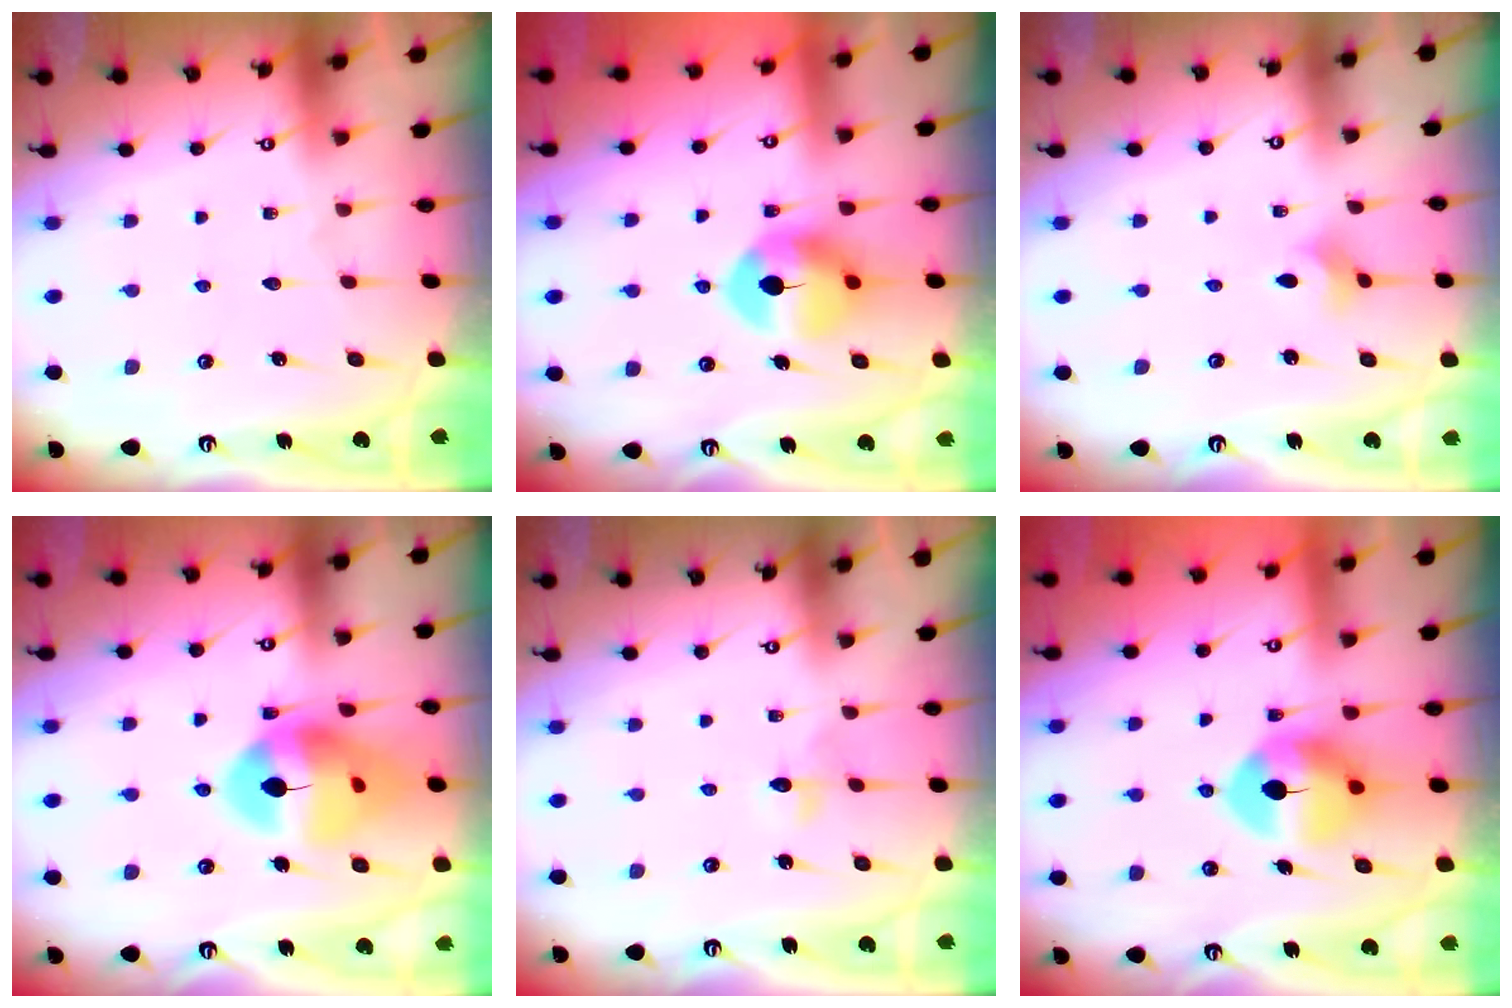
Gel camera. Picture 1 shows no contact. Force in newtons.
{"total": 9.7, "press": 9.7, "slide": 0.5}
{"total": 2.2, "press": 2.2, "slide": 0.5}
{"total": 16.3, "press": 16.1, "slide": 2.2}
{"total": 3.2, "press": 3.1, "slide": 0.7}
{"total": 10.5, "press": 10.4, "slide": 1.0}